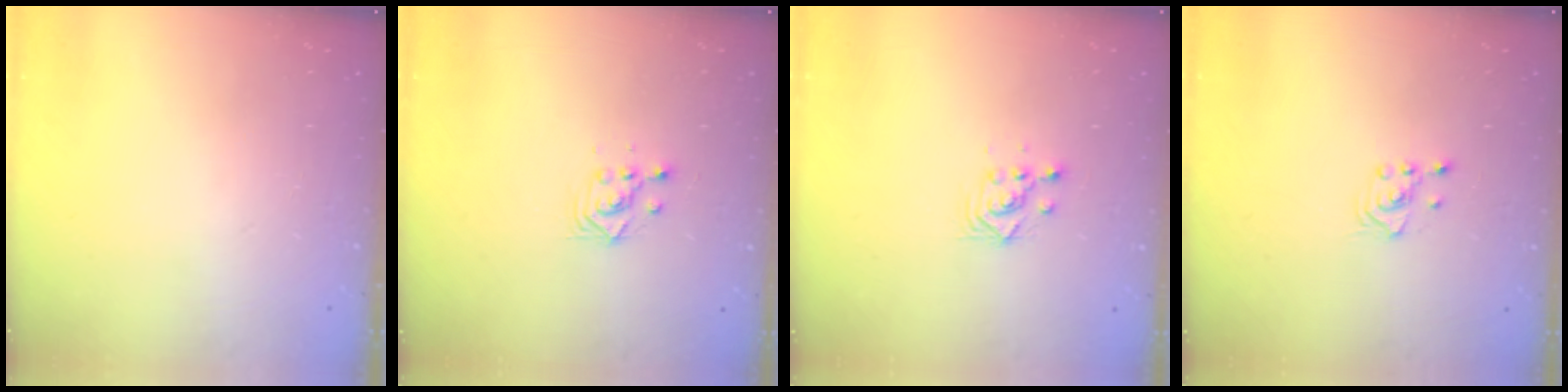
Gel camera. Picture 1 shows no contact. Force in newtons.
{"total": 2.8, "press": 2.8, "slide": 0.2}
{"total": 3.0, "press": 3.0, "slide": 0.1}
{"total": 2.1, "press": 2.1, "slide": 0.1}